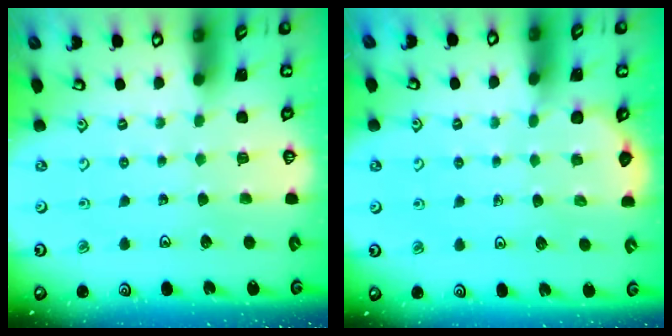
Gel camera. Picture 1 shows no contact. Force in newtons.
{"total": 2.0, "press": 2.0, "slide": 0.2}